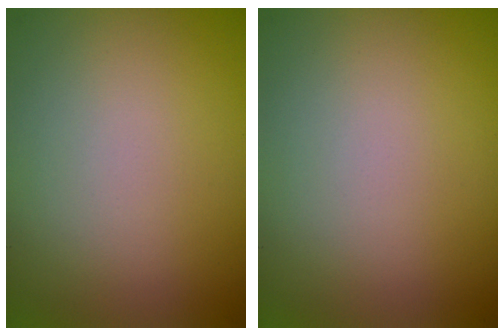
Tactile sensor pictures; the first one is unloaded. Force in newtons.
{"total": 0.0}